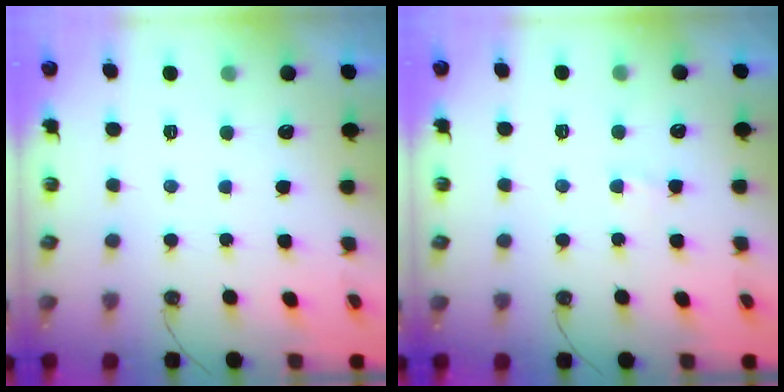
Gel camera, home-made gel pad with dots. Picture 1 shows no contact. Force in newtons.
{"total": 1.4, "press": 1.3, "slide": 0.2}